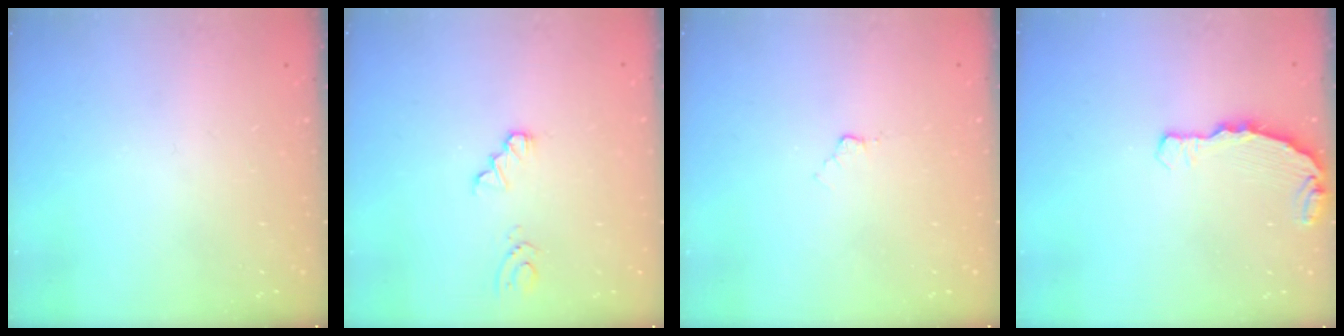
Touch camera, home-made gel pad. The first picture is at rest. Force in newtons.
{"total": 1.8, "press": 1.8, "slide": 0.2}
{"total": 3.4, "press": 3.4, "slide": 0.5}
{"total": 4.8, "press": 4.8, "slide": 0.1}